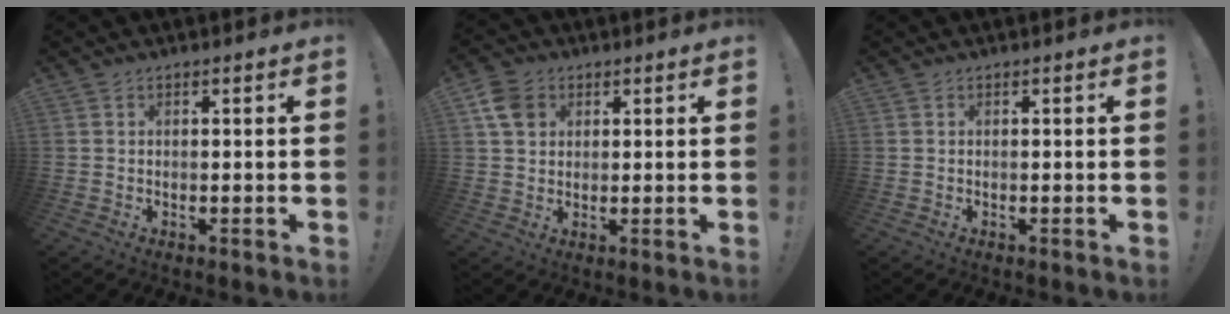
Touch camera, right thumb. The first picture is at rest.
{"total": 7.2, "force": [3.0, 5.6, 3.4], "torque": [-0.060, -0.006, 0.058]}
{"total": 0.0}